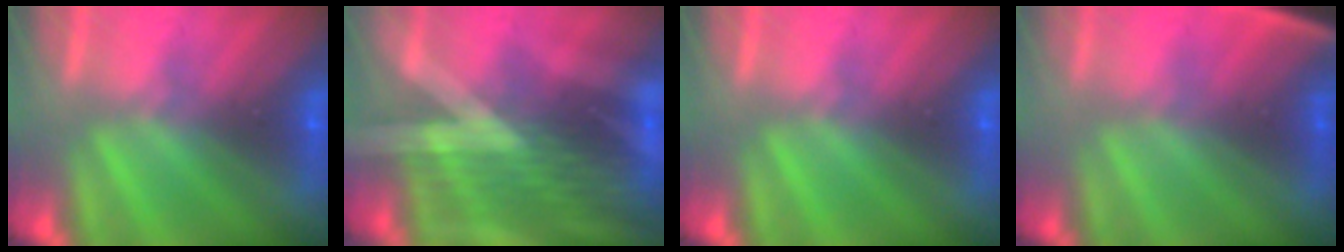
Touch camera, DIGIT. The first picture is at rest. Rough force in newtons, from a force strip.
{"total": 3.0}
{"total": 0.0}
{"total": 2.8}